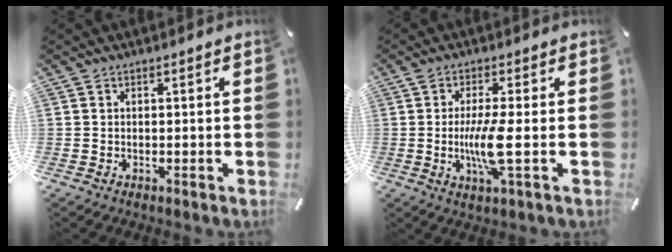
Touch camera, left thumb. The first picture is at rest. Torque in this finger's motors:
{"motor_torque": [1.16, 1.38, 1.32, -0.08, 0.22]}